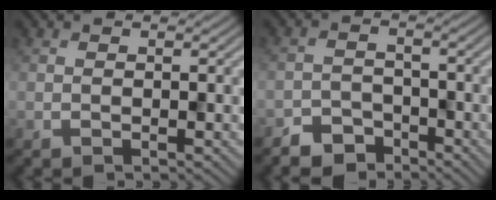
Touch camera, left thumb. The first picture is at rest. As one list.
[{"total": 4.1, "force": [-3.5, 1.9, 0.9], "torque": [-0.012, -0.001, -0.068]}]